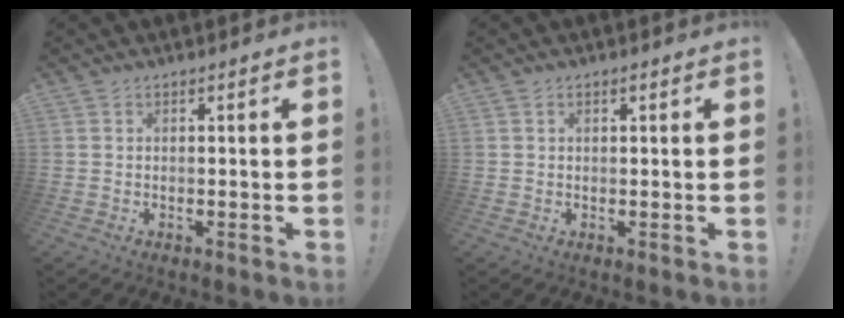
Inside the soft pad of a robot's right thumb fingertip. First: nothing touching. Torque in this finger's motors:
{"motor_torque": [-0.01, -0.08, -0.17, 0.12, 0.10]}